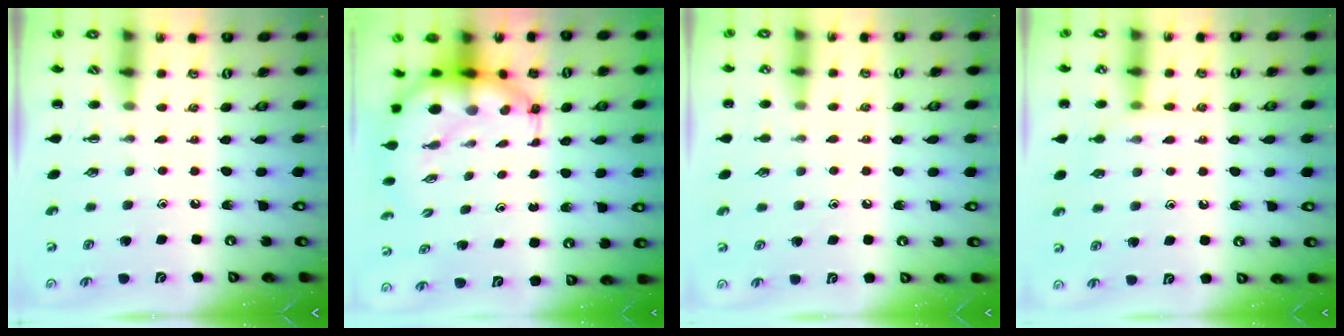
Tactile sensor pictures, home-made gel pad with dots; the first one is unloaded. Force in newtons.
{"total": 7.5, "press": 7.2, "slide": 2.1}
{"total": 6.2, "press": 5.9, "slide": 1.8}
{"total": 6.3, "press": 6.0, "slide": 1.8}